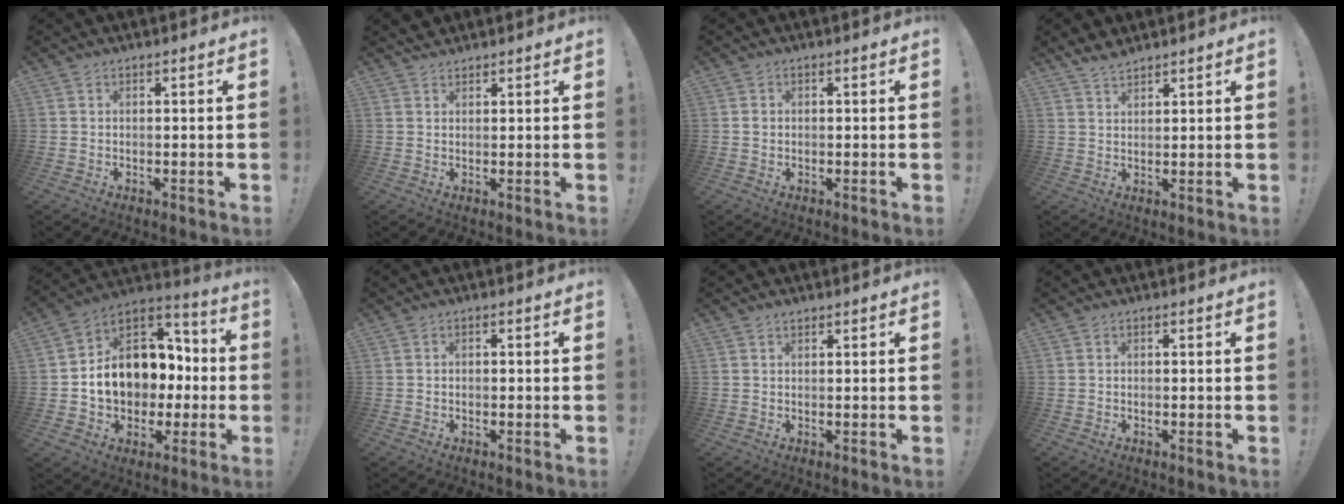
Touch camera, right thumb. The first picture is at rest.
{"total": 1.9, "force": [1.7, 0.8, 0.1], "torque": [-0.004, -0.009, 0.033]}
{"total": 0.9, "force": [0.0, 0.8, 0.3], "torque": [0.003, 0.000, -0.001]}
{"total": 3.7, "force": [3.3, 1.1, 1.3], "torque": [-0.032, -0.020, 0.063]}
{"total": 15.0, "force": [0.2, 12.6, 8.1], "torque": [-0.126, -0.001, 0.025]}
{"total": 1.3, "force": [-1.0, 0.7, 0.6], "torque": [-0.014, 0.005, -0.016]}
{"total": 0.6, "force": [0.5, 0.3, 0.2], "torque": [-0.002, -0.001, 0.009]}
{"total": 0.6, "force": [-0.5, 0.3, 0.2], "torque": [-0.008, 0.004, -0.009]}